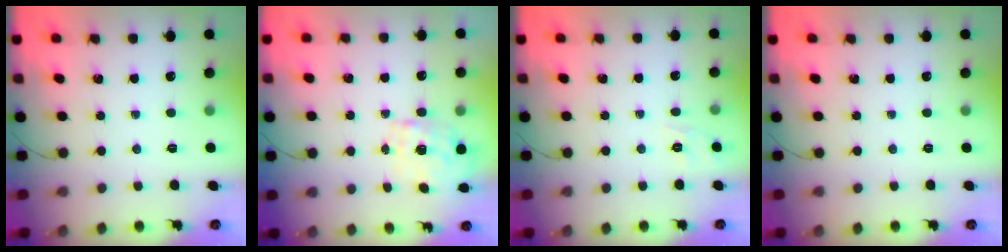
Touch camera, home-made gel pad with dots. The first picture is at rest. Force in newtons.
{"total": 2.2, "press": 2.2, "slide": 0.4}
{"total": 2.2, "press": 1.1, "slide": 1.9}
{"total": 0.0}